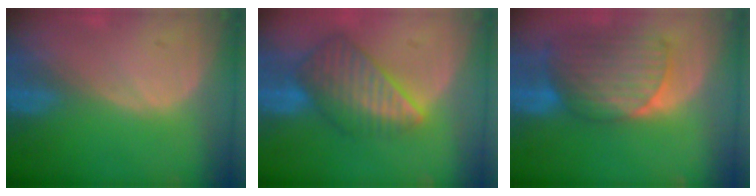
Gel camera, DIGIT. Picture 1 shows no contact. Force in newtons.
{"total": 8.7, "press": 7.6, "slide": 4.3}
{"total": 9.3, "press": 8.3, "slide": 4.2}